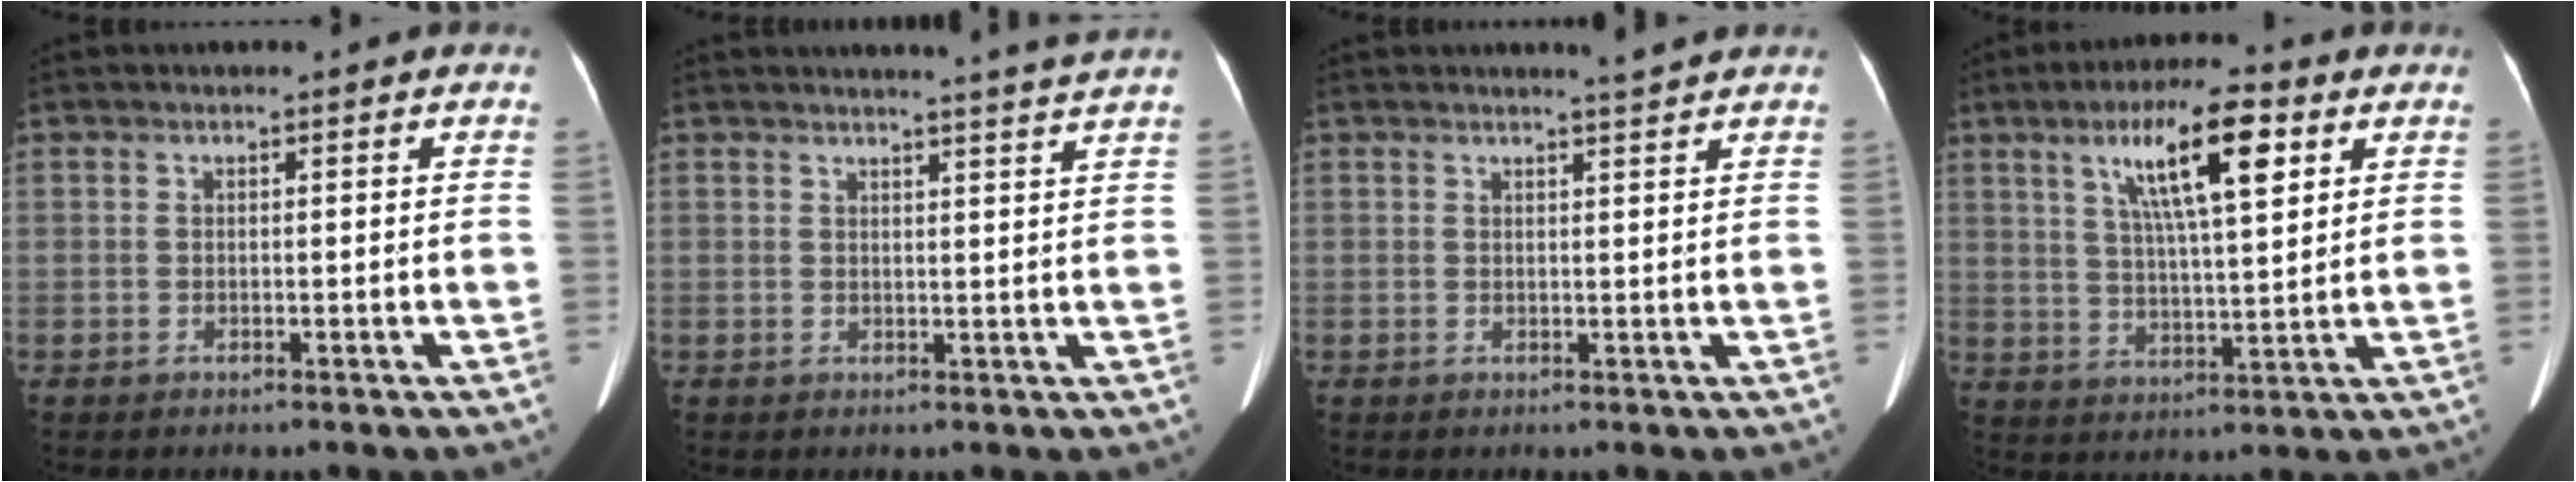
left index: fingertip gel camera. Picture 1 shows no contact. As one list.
[{"total": 6.2, "force": [5.7, -1.7, 1.9], "torque": [-0.025, -0.016, 0.056]}, {"total": 2.2, "force": [2.0, -0.6, 0.6], "torque": [-0.013, -0.008, 0.028]}, {"total": 11.9, "force": [5.4, 2.2, 10.4], "torque": [-0.181, 0.015, 0.092]}]